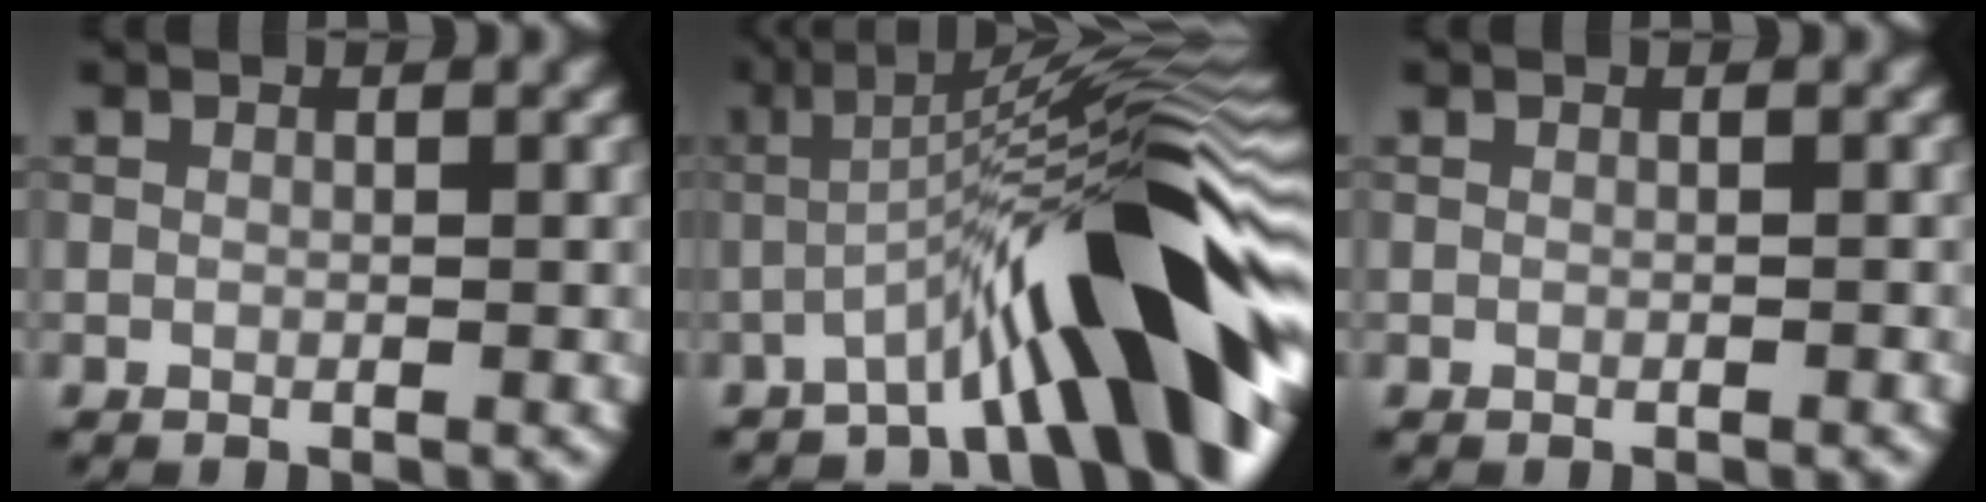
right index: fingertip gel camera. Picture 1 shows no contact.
{"total": 13.1, "force": [-4.9, 2.1, 12.0], "torque": [-0.160, 0.028, -0.086]}
{"total": 0.0}